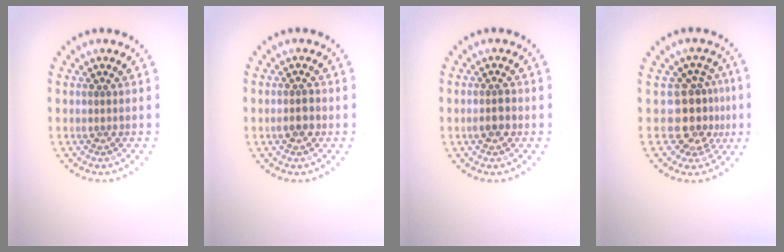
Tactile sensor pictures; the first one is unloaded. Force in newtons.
{"total": 1.7, "press": 1.6, "slide": 0.3}
{"total": 1.7, "press": 1.6, "slide": 0.3}
{"total": 4.0, "press": 3.3, "slide": 2.3}